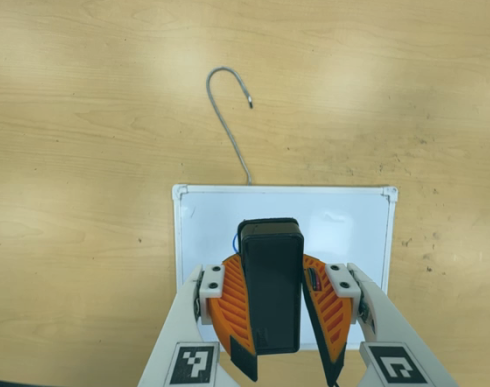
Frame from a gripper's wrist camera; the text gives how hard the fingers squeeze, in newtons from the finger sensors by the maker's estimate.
{"total": 11.0, "left": 10.4, "right": 11.6}